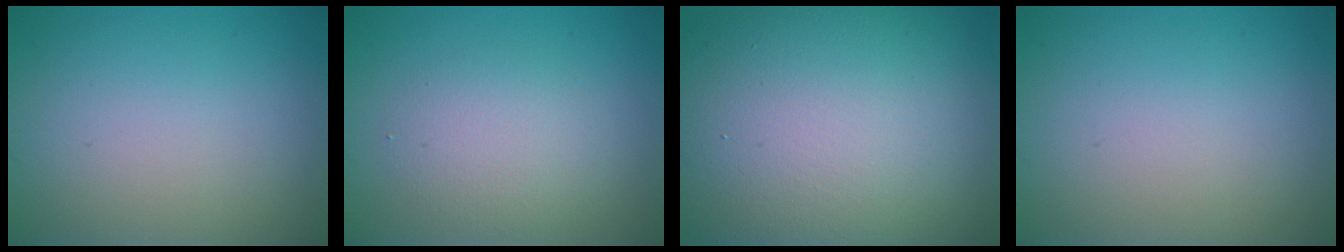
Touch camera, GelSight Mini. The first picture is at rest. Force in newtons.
{"total": 3.0, "press": 3.0, "slide": 0.2}
{"total": 17.8, "press": 17.8, "slide": 0.6}
{"total": 0.0}